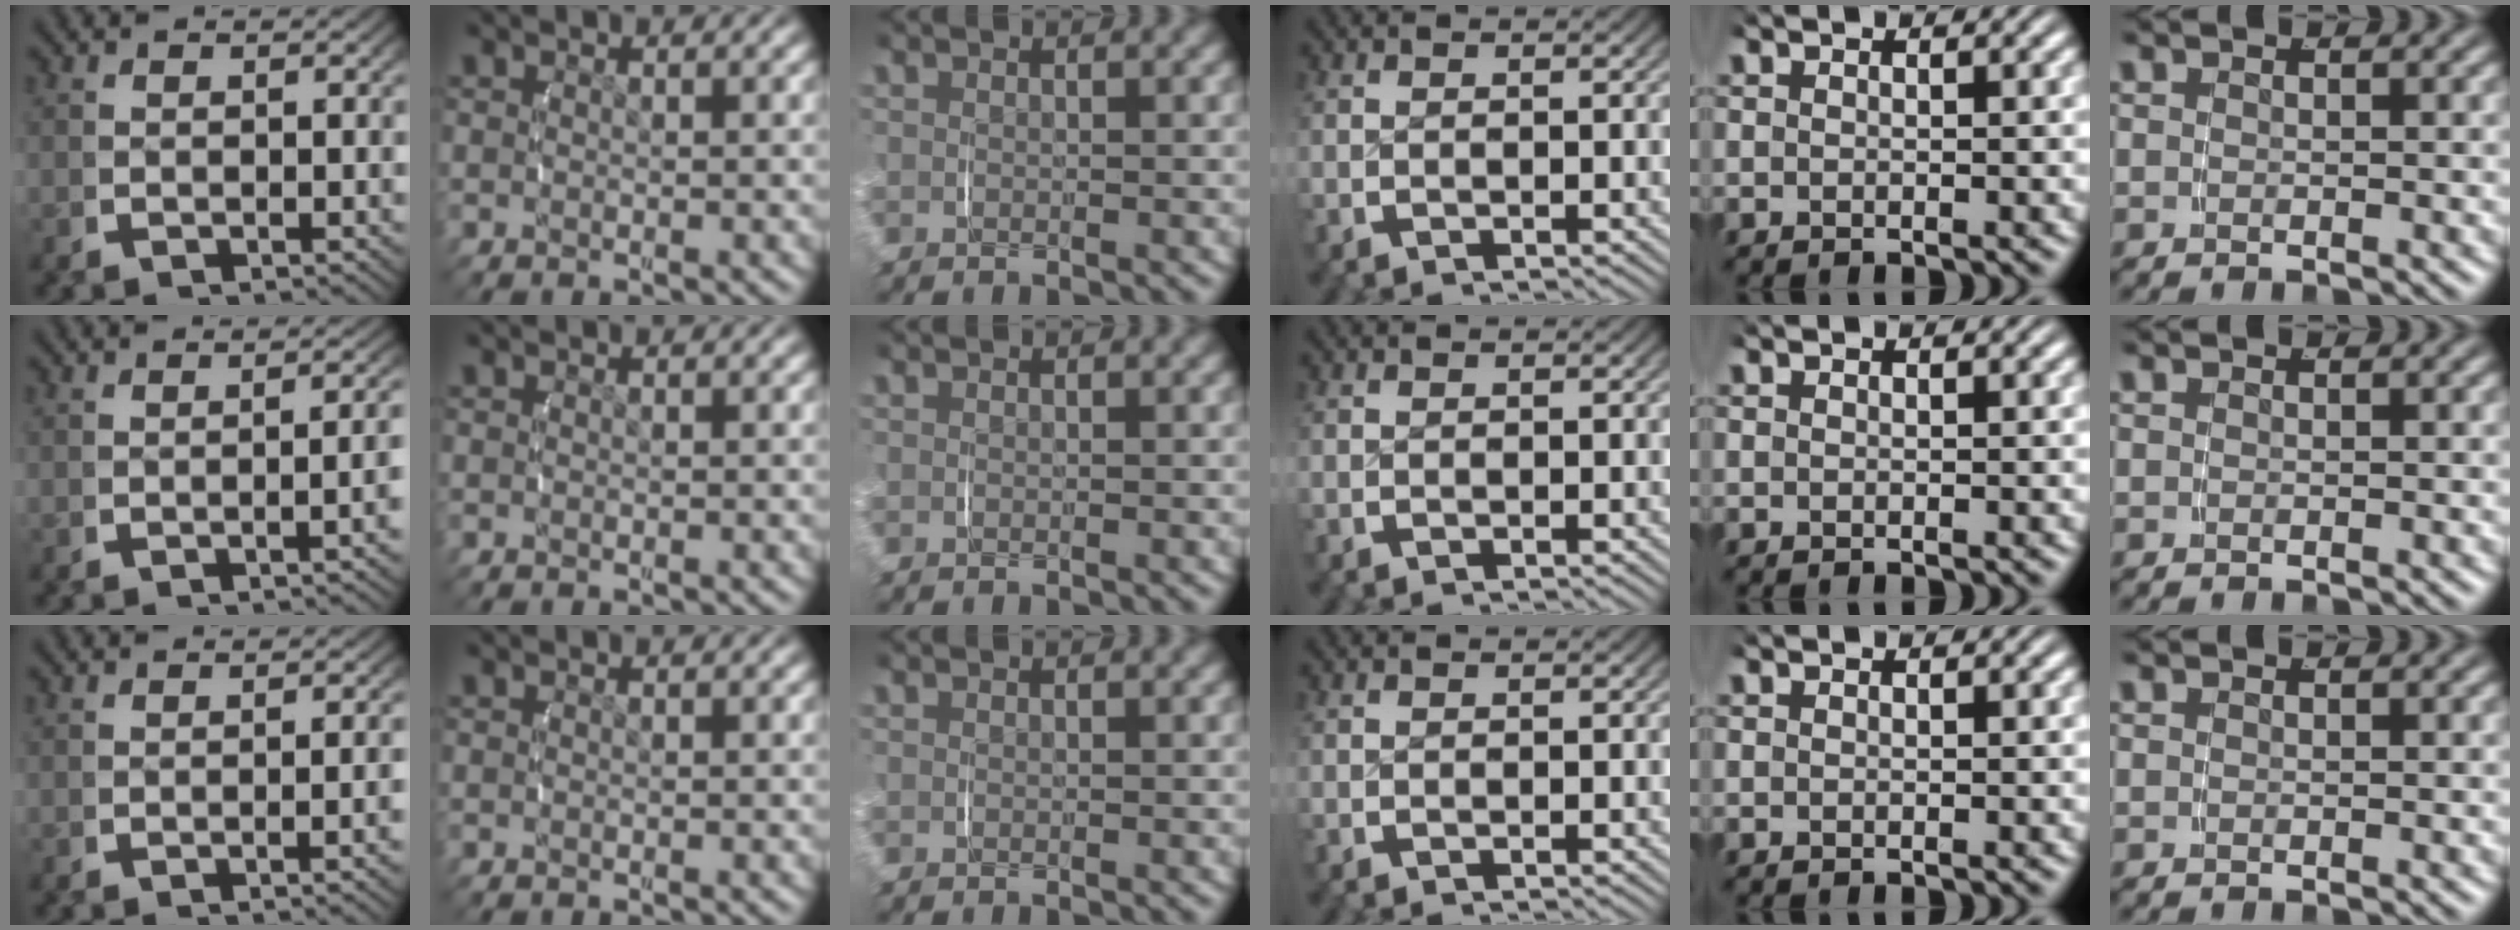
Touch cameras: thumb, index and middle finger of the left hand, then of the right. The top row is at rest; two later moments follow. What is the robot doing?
{"motion": "lift_and_place", "object": "measuring cup"}